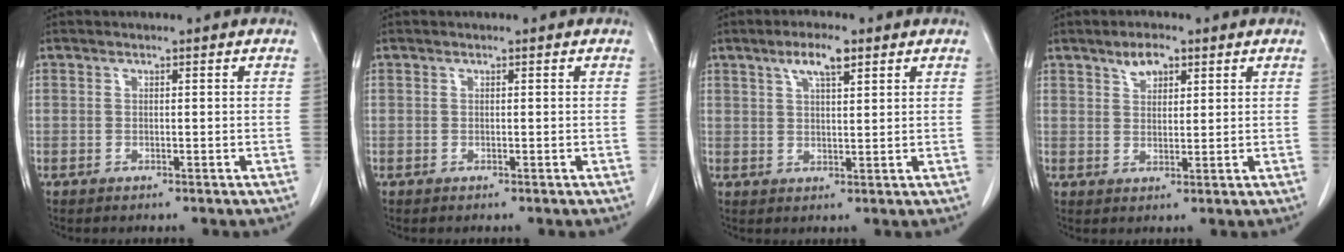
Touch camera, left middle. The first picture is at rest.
{"total": 0.0}
{"total": 4.8, "force": [2.9, 1.0, 3.7], "torque": [-0.073, 0.006, 0.051]}
{"total": 3.5, "force": [2.3, 1.7, 2.1], "torque": [-0.039, 0.005, 0.041]}